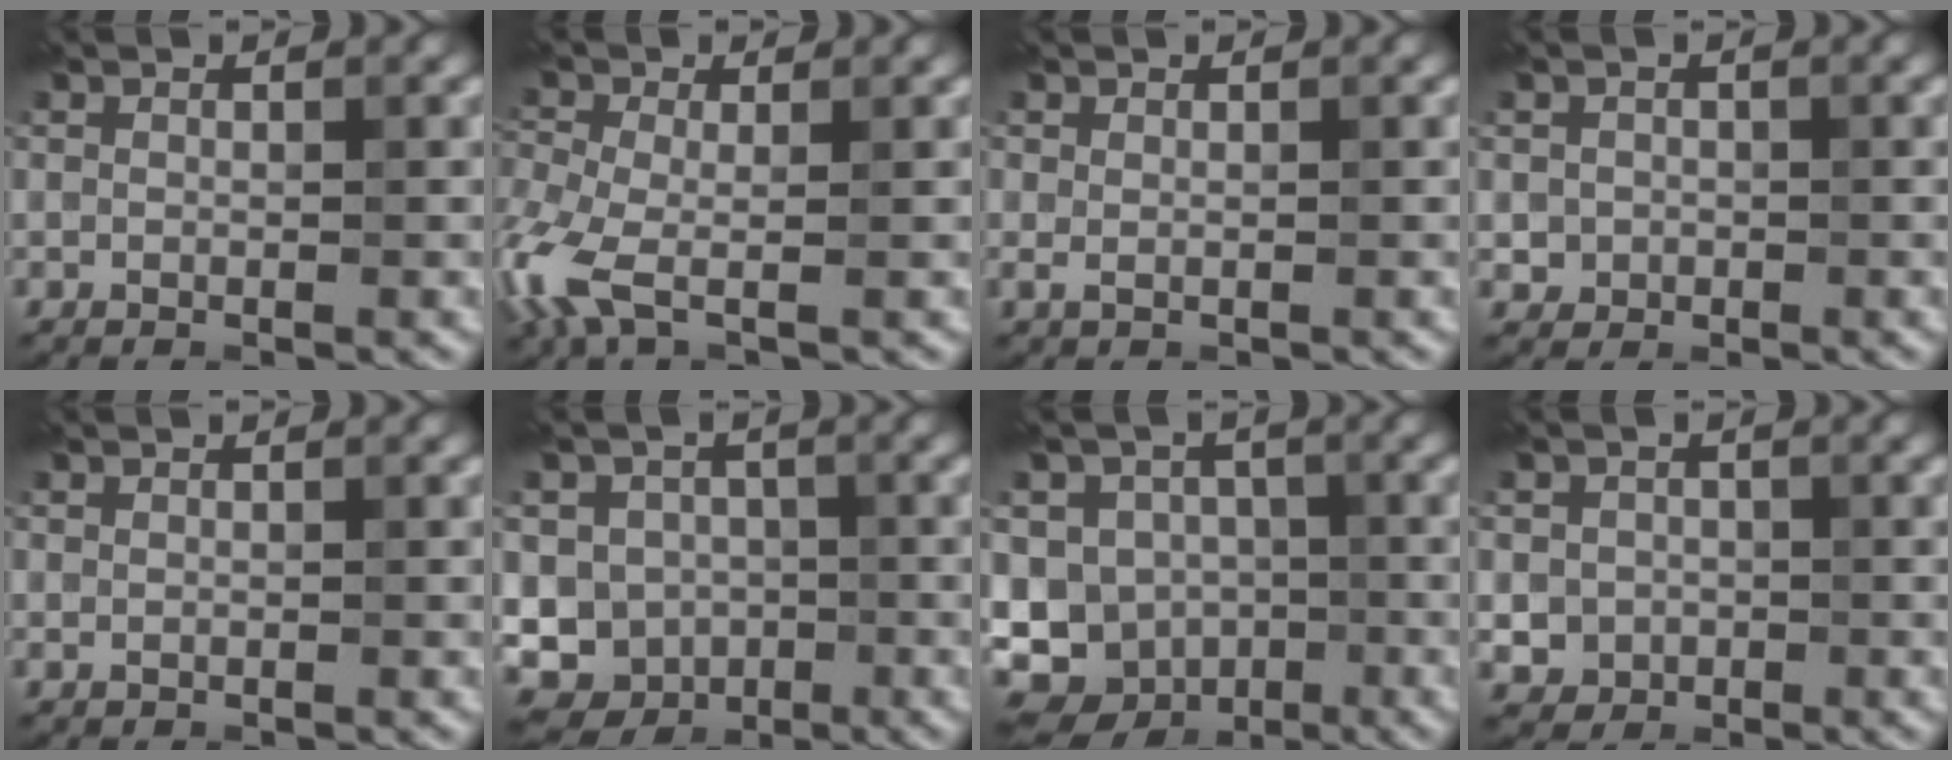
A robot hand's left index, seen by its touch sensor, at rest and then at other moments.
{"total": 5.1, "force": [-2.0, 2.3, 4.1], "torque": [-0.112, -0.009, -0.052]}
{"total": 0.8, "force": [0.1, 0.4, 0.7], "torque": [-0.017, 0.000, 0.002]}
{"total": 1.3, "force": [-0.1, 1.3, 0.1], "torque": [0.009, -0.004, -0.001]}
{"total": 0.0}
{"total": 8.1, "force": [-1.7, 7.6, 2.1], "torque": [-0.020, 0.010, -0.059]}
{"total": 10.9, "force": [-4.1, 9.5, 3.4], "torque": [-0.055, -0.005, -0.089]}
{"total": 2.4, "force": [-0.3, 2.3, 0.6], "torque": [0.002, -0.004, -0.004]}